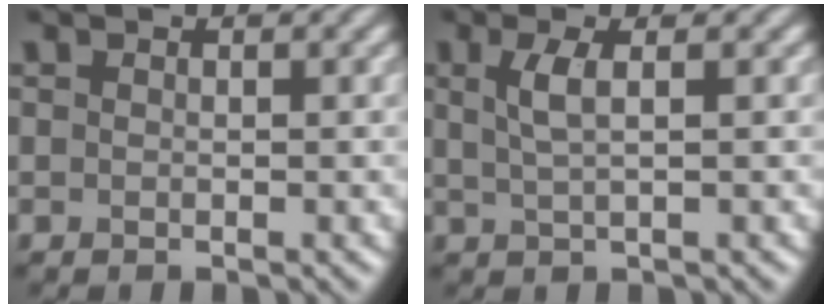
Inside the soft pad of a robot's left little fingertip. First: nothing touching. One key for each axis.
{"total": 2.4, "fx": 0.6, "fy": 0.7, "fz": 2.2, "tx": -0.044, "ty": 0.001, "tz": 0.013}